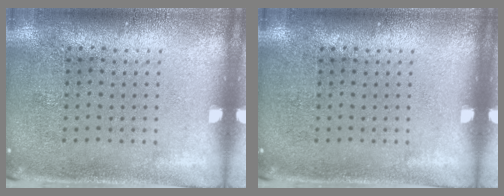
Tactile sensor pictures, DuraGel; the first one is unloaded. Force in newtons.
{"total": 0.0}